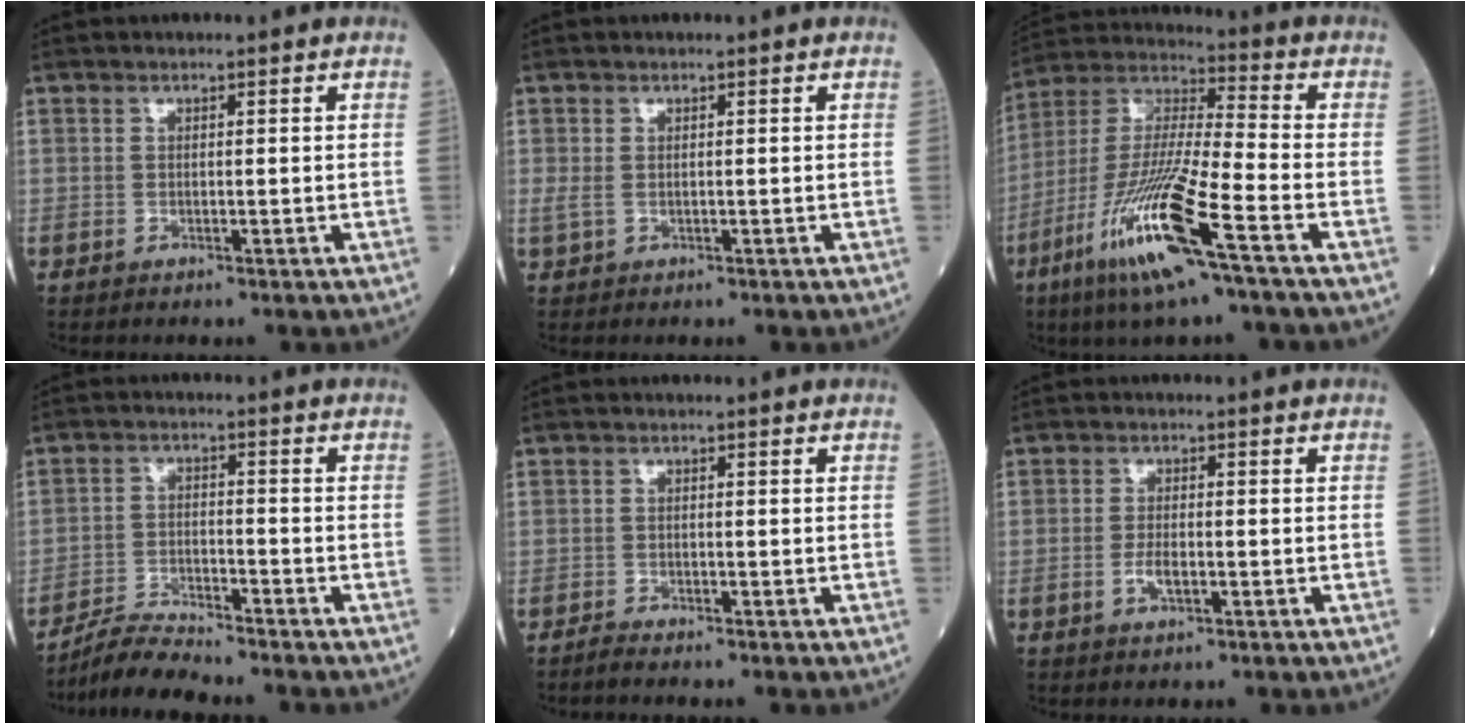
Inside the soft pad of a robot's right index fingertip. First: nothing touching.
{"total": 1.3, "force": [-0.2, 0.8, 1.0], "torque": [-0.025, 0.002, -0.002]}
{"total": 16.5, "force": [-8.2, 0.5, 14.3], "torque": [-0.300, -0.031, -0.160]}
{"total": 5.5, "force": [-5.4, -0.5, 1.1], "torque": [-0.022, -0.015, -0.103]}
{"total": 1.2, "force": [-1.2, -0.1, 0.2], "torque": [-0.011, -0.002, -0.024]}
{"total": 2.5, "force": [-0.9, 0.8, 2.2], "torque": [-0.045, 0.001, -0.016]}